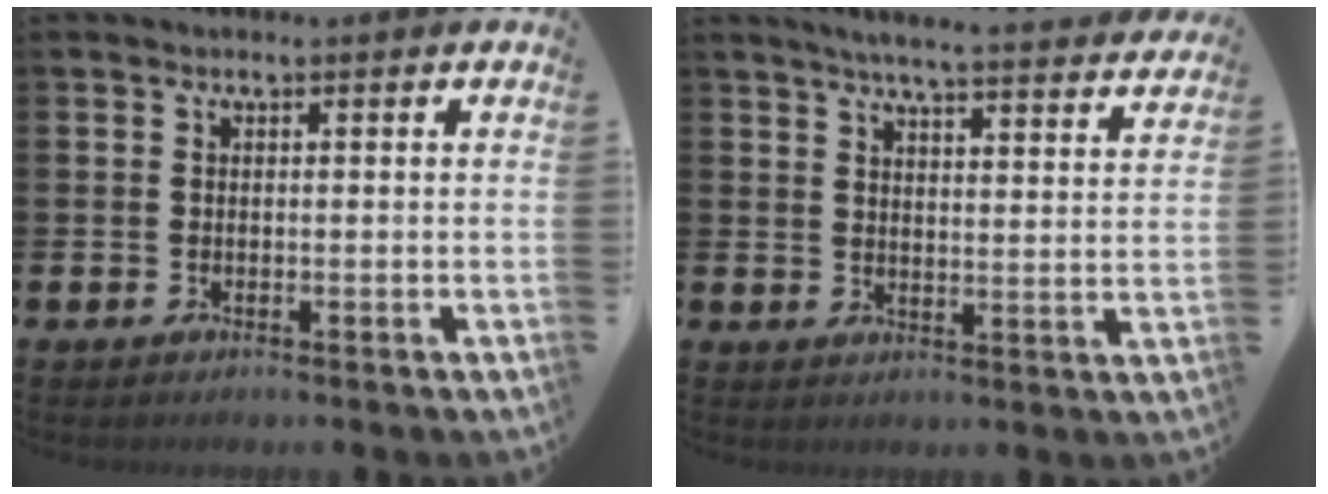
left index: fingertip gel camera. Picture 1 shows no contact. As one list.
[{"total": 5.3, "force": [5.2, -0.2, 1.3], "torque": [-0.028, -0.041, 0.086]}]